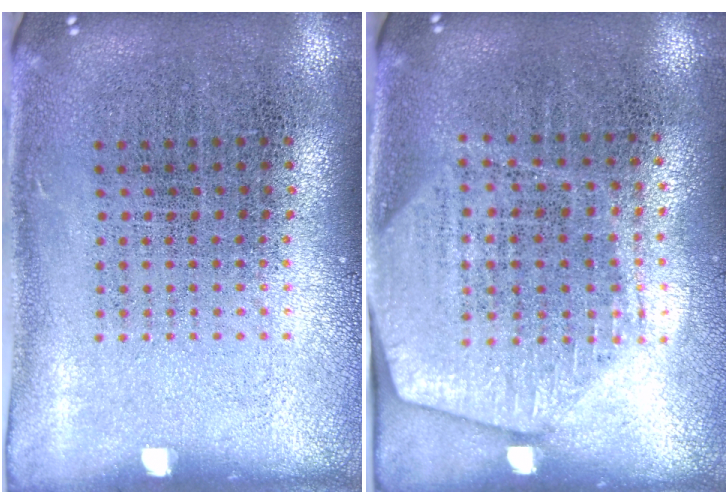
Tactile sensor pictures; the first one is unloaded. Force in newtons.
{"total": 1.9, "press": 1.7, "slide": 0.9}